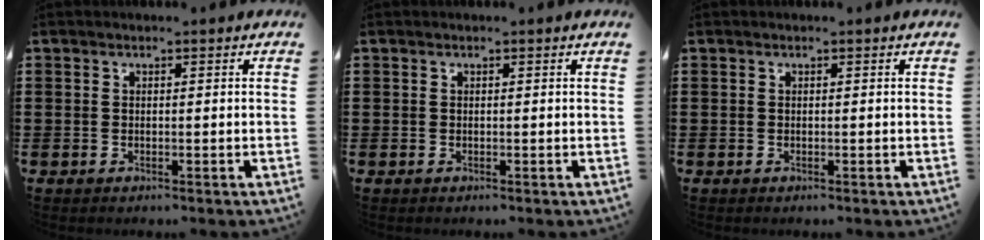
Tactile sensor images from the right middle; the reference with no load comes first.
{"total": 0.0}
{"total": 0.0}